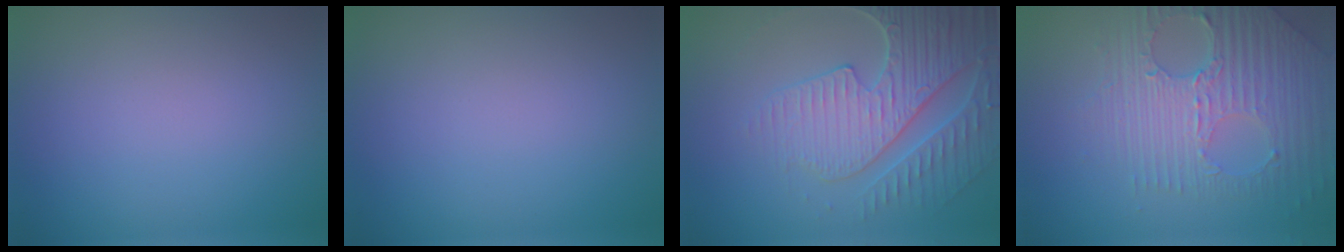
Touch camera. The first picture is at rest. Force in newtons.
{"total": 0.0}
{"total": 6.4, "press": 5.4, "slide": 3.5}
{"total": 8.0, "press": 5.3, "slide": 6.0}